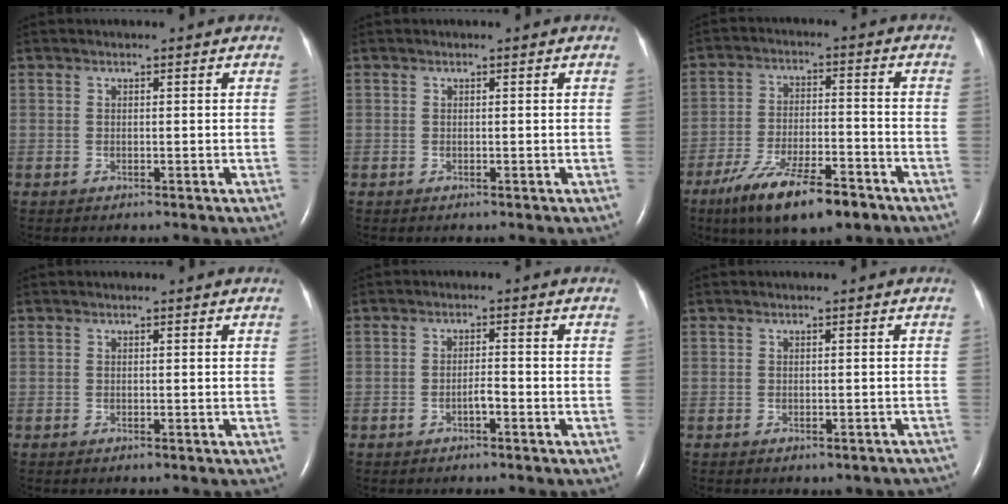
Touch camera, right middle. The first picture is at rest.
{"total": 0.0}
{"total": 13.1, "force": [-8.9, 3.2, 9.1], "torque": [-0.167, -0.018, -0.149]}
{"total": 0.0}
{"total": 1.9, "force": [-1.0, 0.4, 1.6], "torque": [-0.027, 0.003, -0.019]}
{"total": 4.3, "force": [-3.7, 1.8, 1.3], "torque": [-0.009, 0.003, -0.037]}